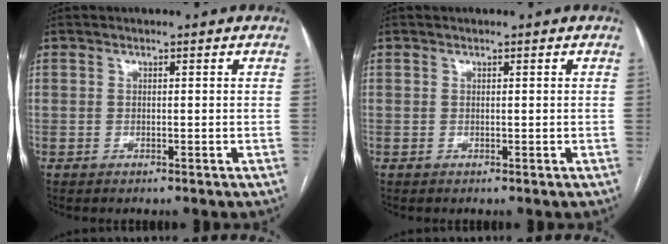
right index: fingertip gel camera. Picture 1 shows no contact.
{"total": 0.0}